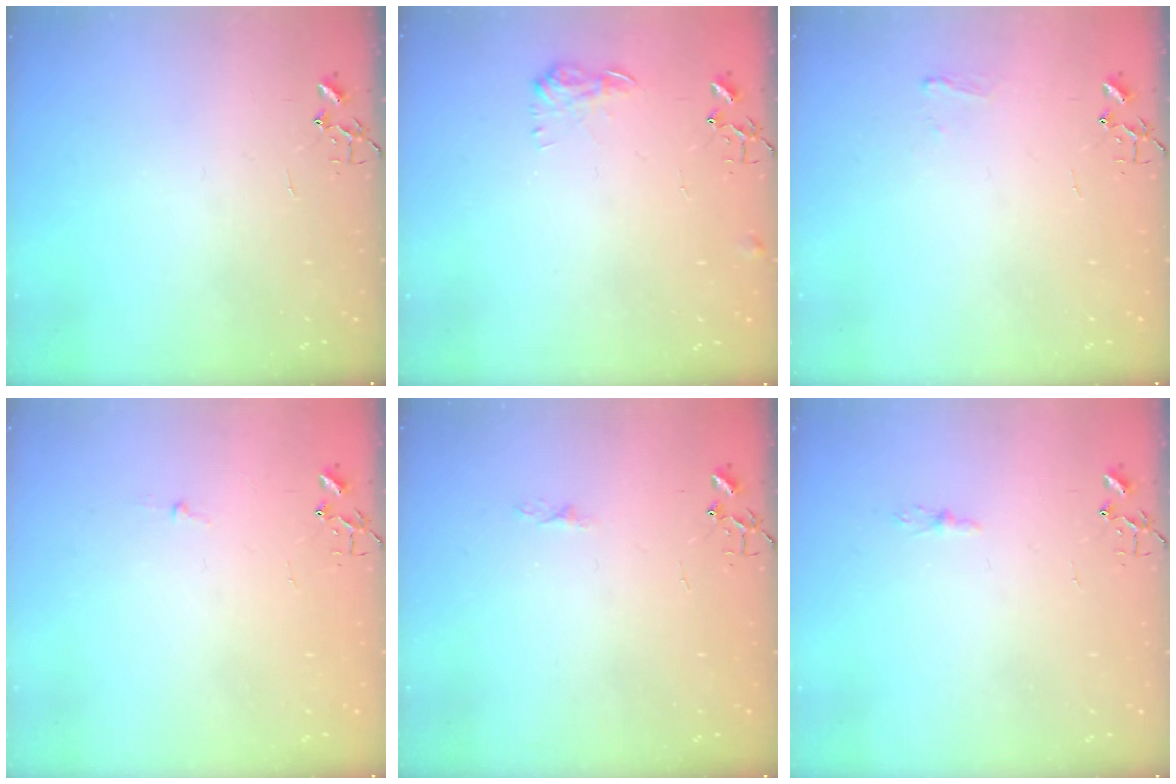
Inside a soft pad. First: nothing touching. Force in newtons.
{"total": 7.6, "press": 7.6, "slide": 0.3}
{"total": 5.2, "press": 5.1, "slide": 0.6}
{"total": 2.7, "press": 2.7, "slide": 0.3}
{"total": 3.6, "press": 3.5, "slide": 0.5}
{"total": 4.0, "press": 4.0, "slide": 0.4}